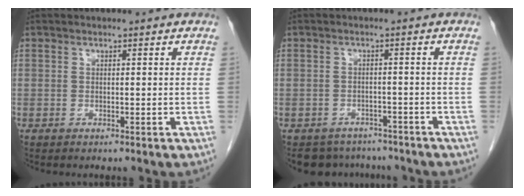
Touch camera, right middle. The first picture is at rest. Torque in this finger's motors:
{"motor_torque": [0.07, -0.07, -0.06, 0.01]}